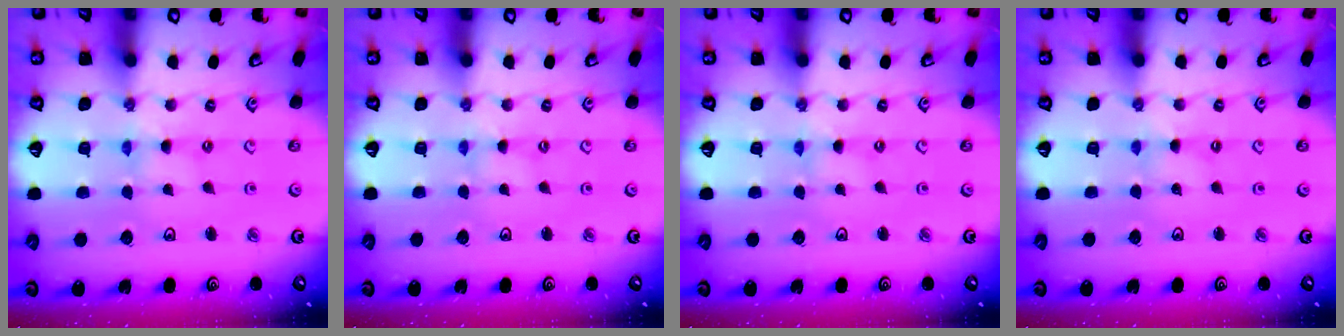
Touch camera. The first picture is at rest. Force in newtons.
{"total": 0.0}
{"total": 0.0}
{"total": 0.7, "press": 0.7, "slide": 0.2}